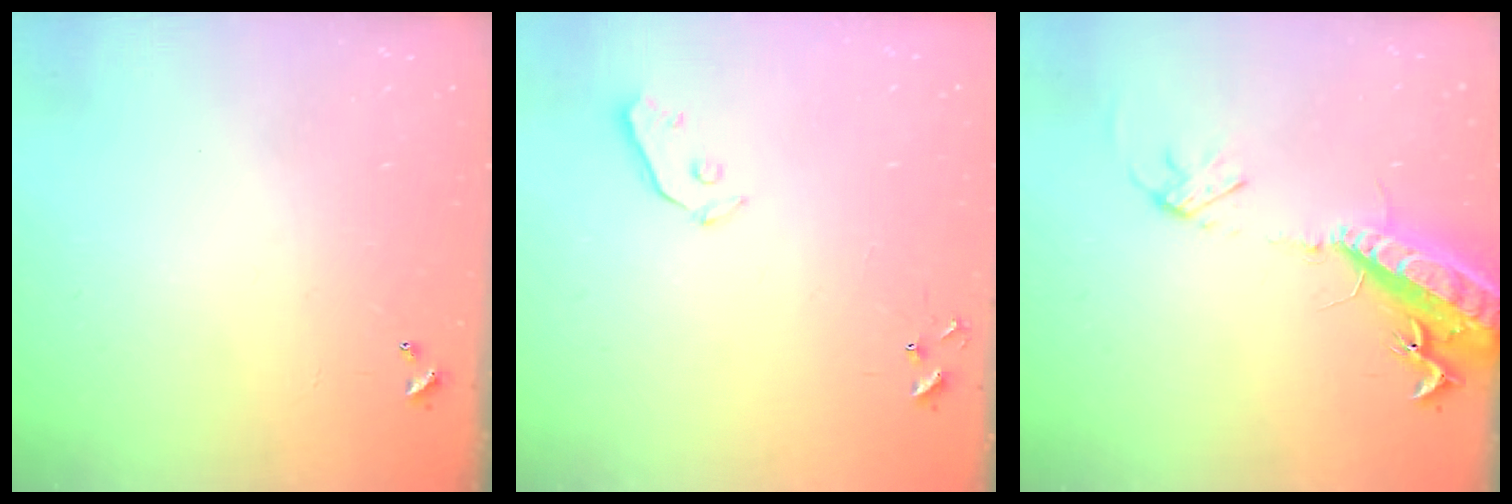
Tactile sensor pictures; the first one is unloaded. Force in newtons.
{"total": 3.4, "press": 3.4, "slide": 0.5}
{"total": 17.8, "press": 17.3, "slide": 4.1}